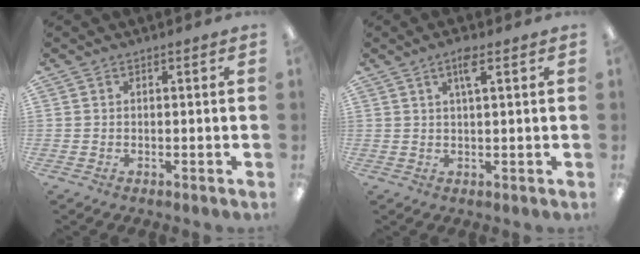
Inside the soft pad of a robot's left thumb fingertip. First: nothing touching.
{"total": 4.0, "force": [2.3, 0.8, 3.2], "torque": [-0.063, 0.004, 0.035]}